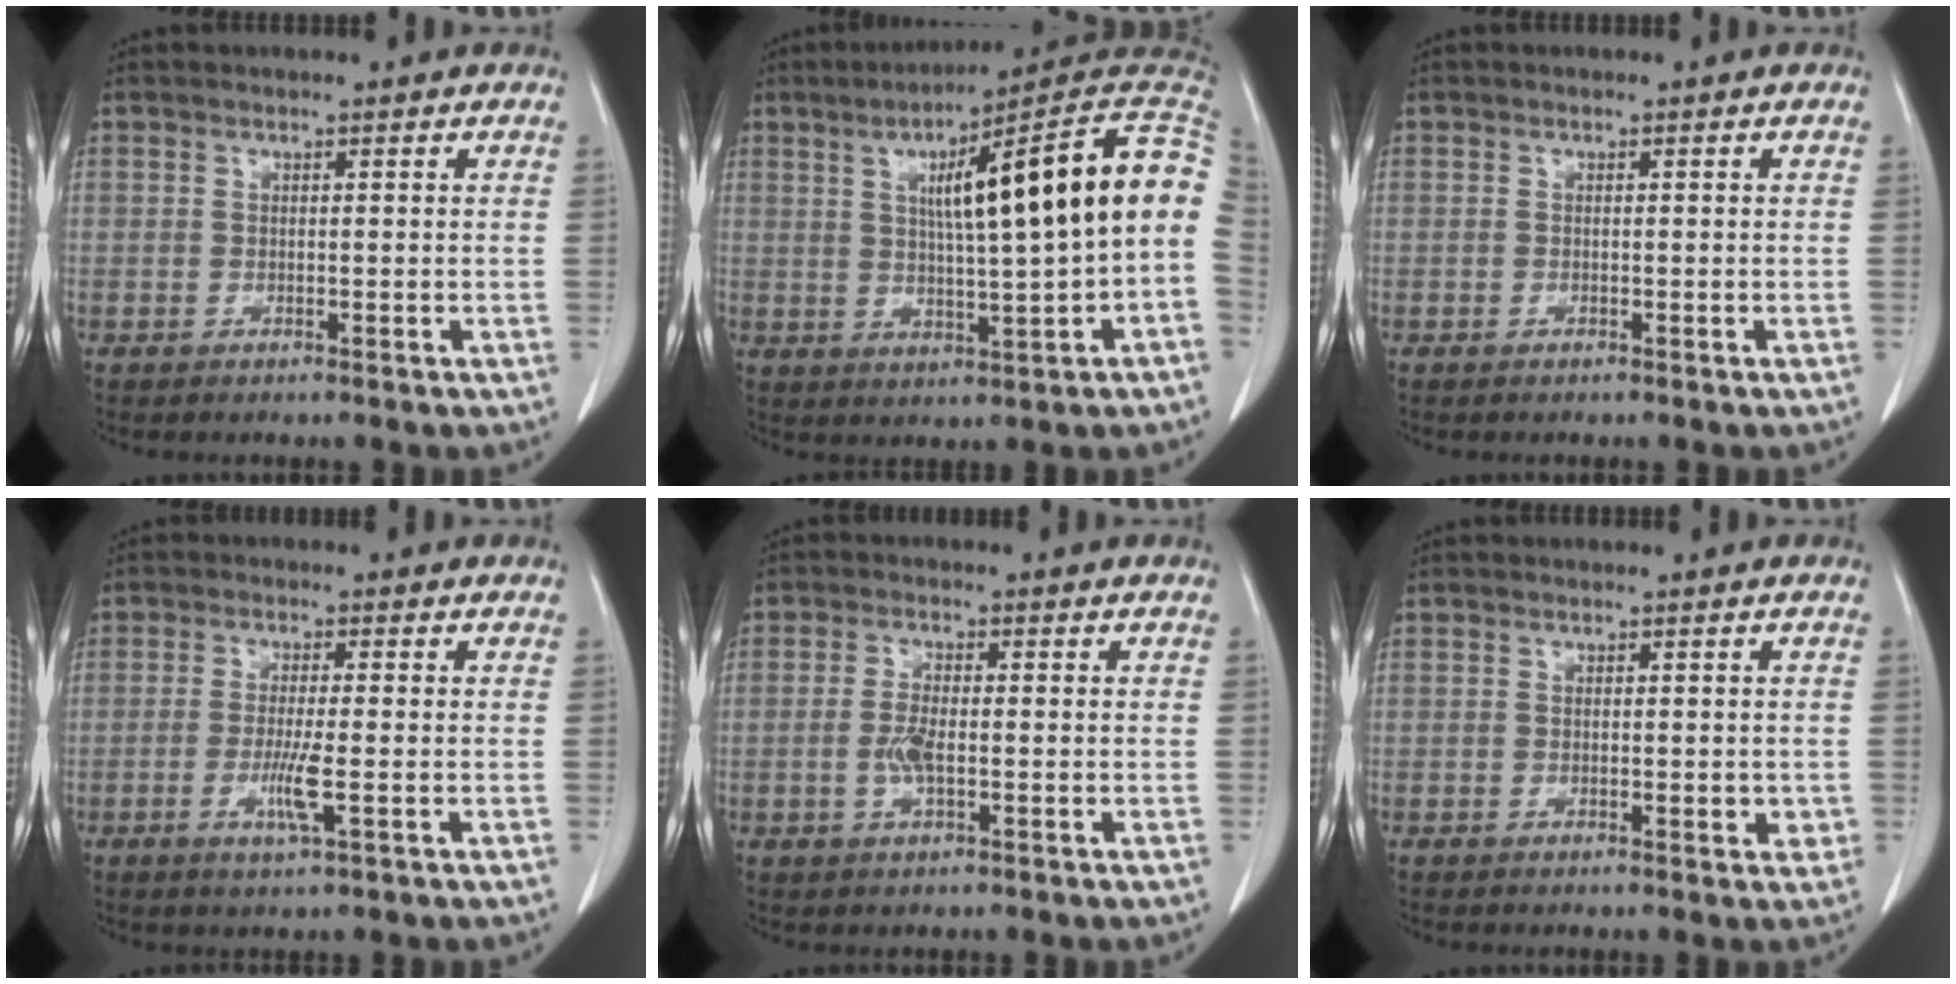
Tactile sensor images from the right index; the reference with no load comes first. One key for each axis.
{"total": 18.5, "fx": 2.8, "fy": 0.5, "fz": 18.3, "tx": -0.235, "ty": 0.036, "tz": 0.035}
{"total": 0.0}
{"total": 4.5, "fx": -1.3, "fy": 0.0, "fz": 4.3, "tx": -0.086, "ty": -0.010, "tz": -0.025}
{"total": 3.5, "fx": -0.7, "fy": 1.0, "fz": 3.2, "tx": -0.074, "ty": -0.002, "tz": -0.013}
{"total": 1.7, "fx": -0.2, "fy": 0.8, "fz": 1.5, "tx": -0.015, "ty": 0.000, "tz": 0.001}